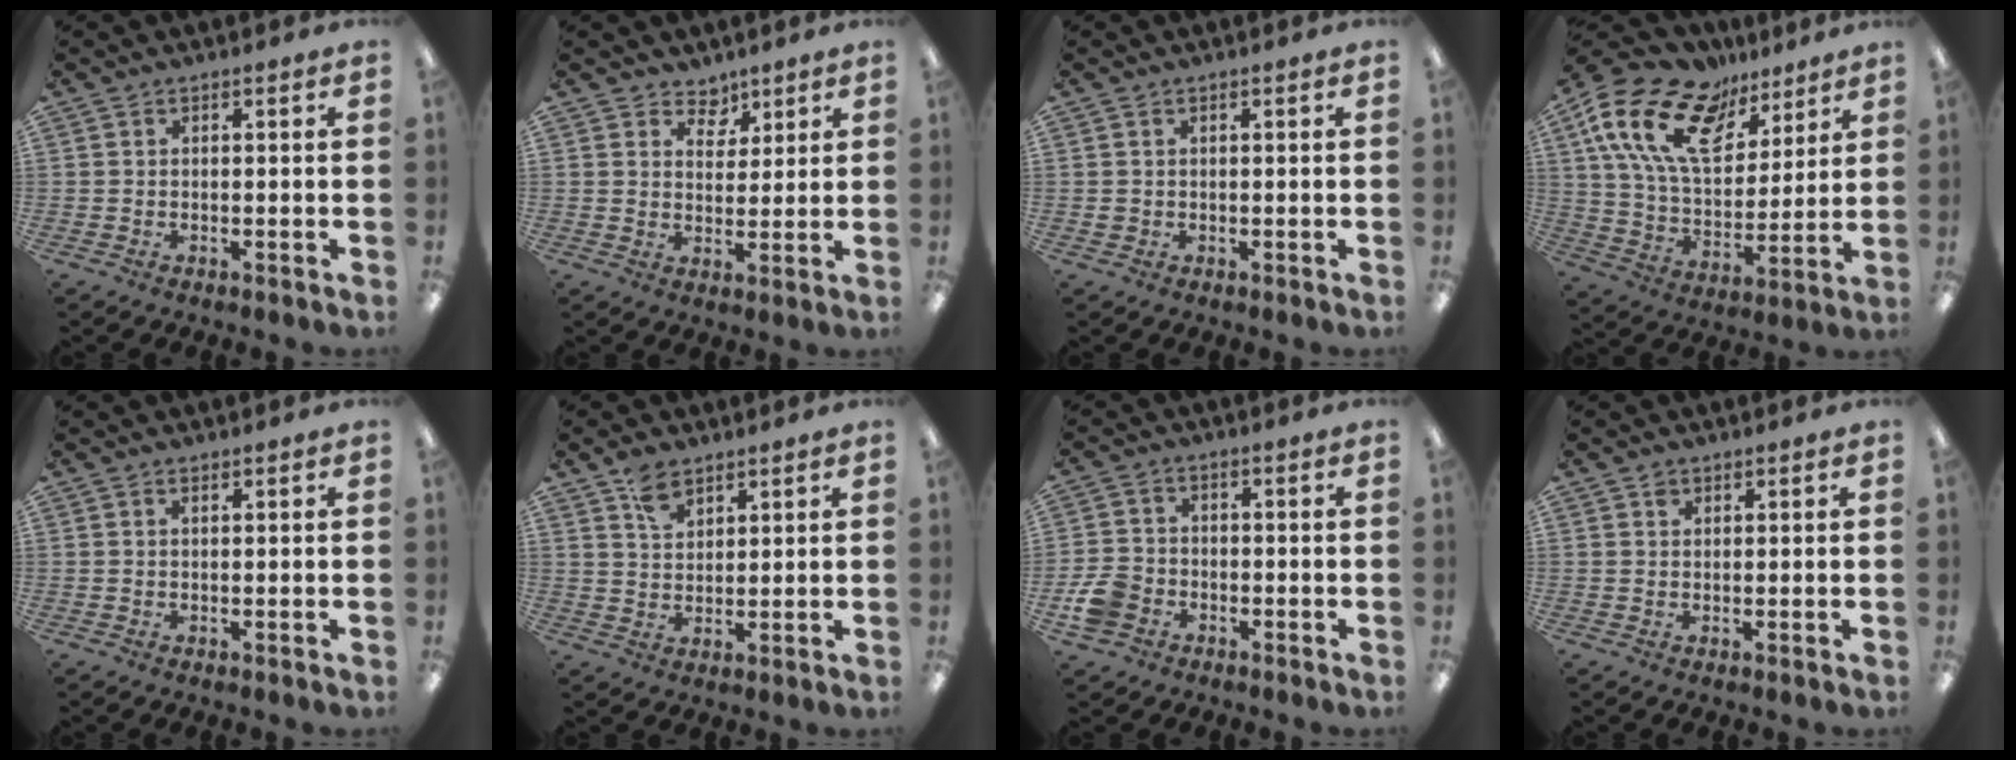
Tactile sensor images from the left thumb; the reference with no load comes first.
{"total": 5.2, "force": [3.9, 3.4, 0.6], "torque": [-0.006, -0.023, 0.069]}
{"total": 0.8, "force": [0.2, 0.8, 0.2], "torque": [-0.004, 0.005, 0.004]}
{"total": 20.7, "force": [11.4, 11.6, 12.9], "torque": [-0.256, -0.046, 0.206]}
{"total": 0.6, "force": [0.5, 0.2, 0.3], "torque": [-0.008, 0.000, 0.009]}
{"total": 5.7, "force": [4.1, 3.1, 2.3], "torque": [-0.032, -0.018, 0.075]}
{"total": 6.2, "force": [-2.7, 4.7, 2.9], "torque": [-0.062, 0.016, -0.050]}
{"total": 1.3, "force": [1.0, 0.8, 0.3], "torque": [-0.008, 0.000, 0.019]}